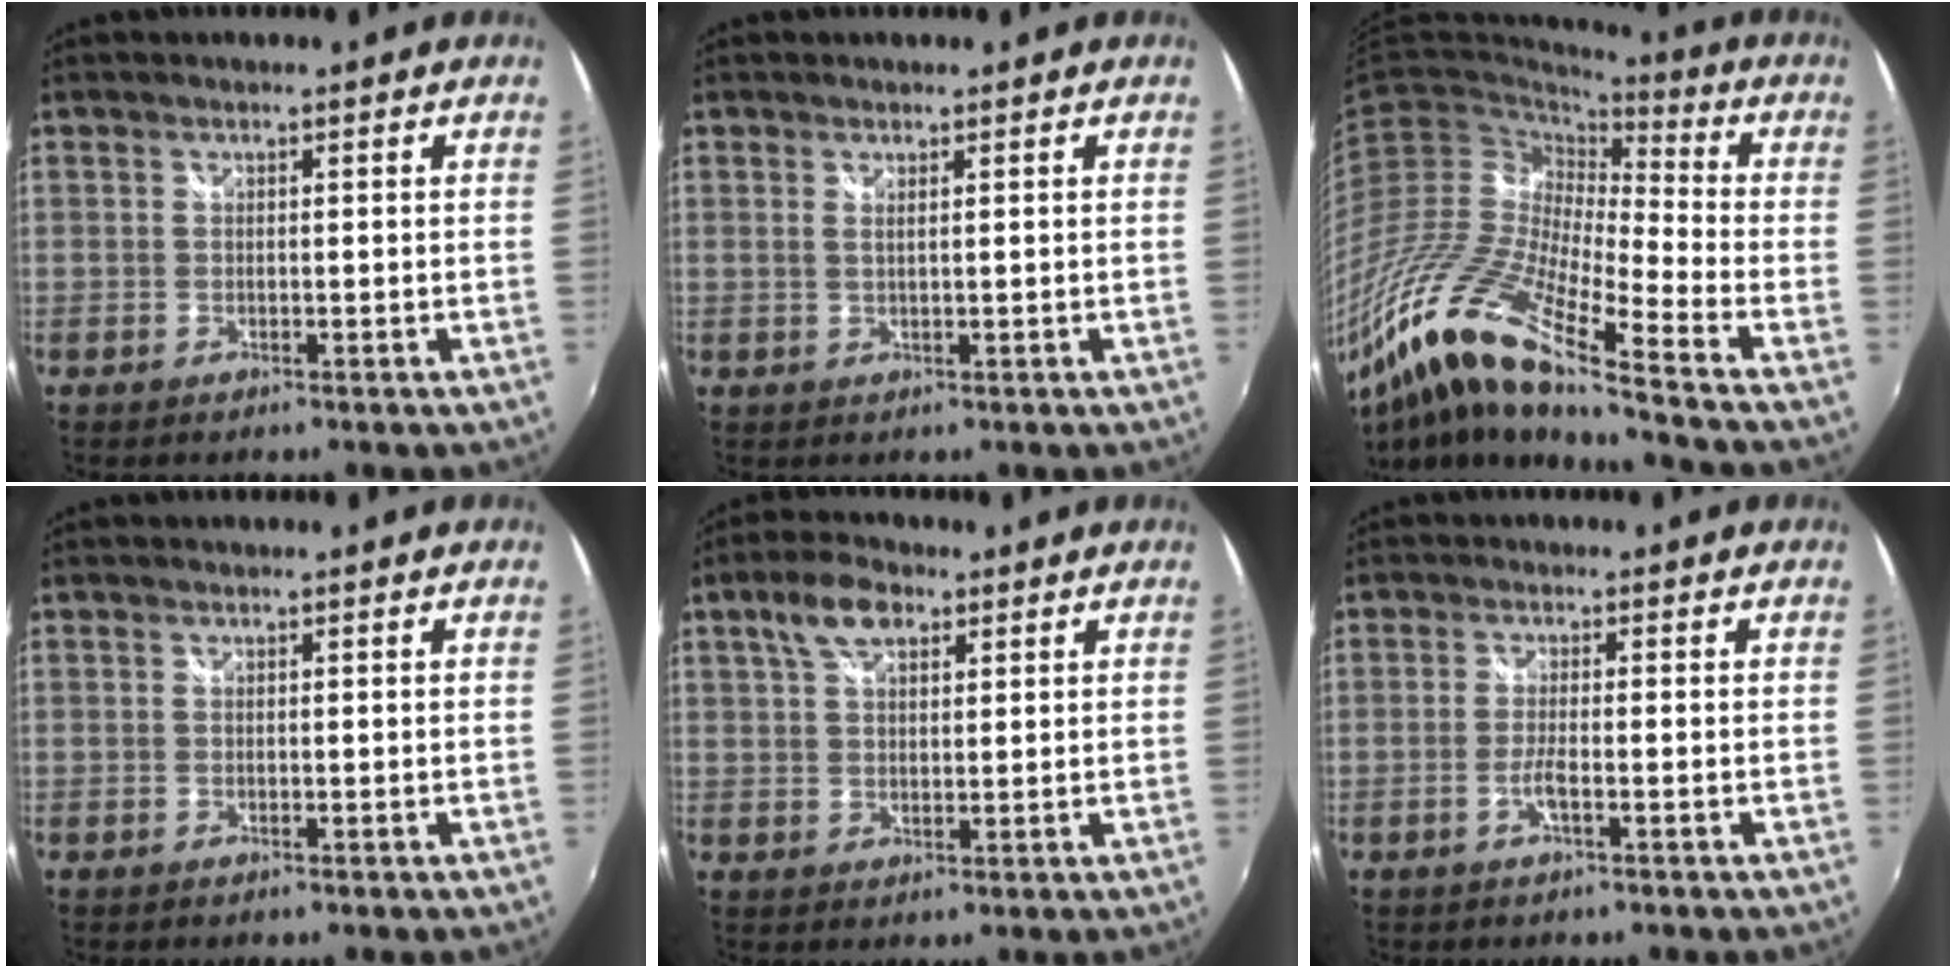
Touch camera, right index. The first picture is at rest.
{"total": 1.1, "force": [0.6, 0.0, 0.9], "torque": [-0.018, -0.001, 0.010]}
{"total": 24.0, "force": [-15.7, 3.1, 17.9], "torque": [-0.326, -0.047, -0.320]}
{"total": 0.0}
{"total": 6.5, "force": [3.4, 3.4, 4.4], "torque": [-0.084, 0.018, 0.062]}
{"total": 2.5, "force": [-1.1, -0.1, 2.2], "torque": [-0.047, -0.003, -0.023]}